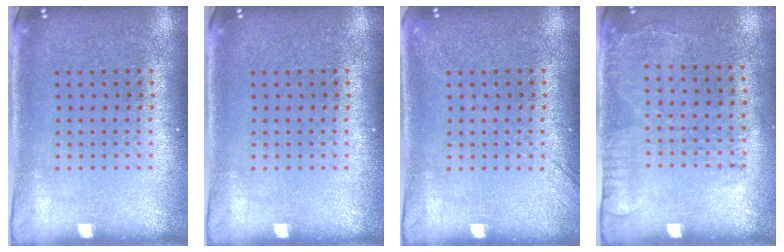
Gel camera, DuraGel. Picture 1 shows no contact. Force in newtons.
{"total": 0.0}
{"total": 1.2, "press": 1.2, "slide": 0.2}
{"total": 1.7, "press": 1.2, "slide": 1.2}